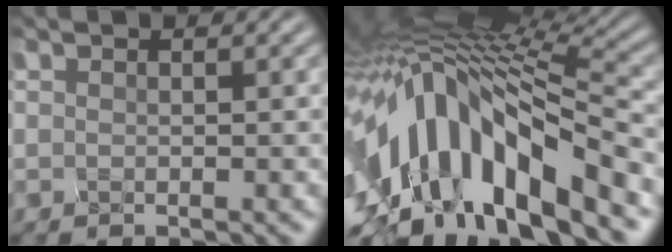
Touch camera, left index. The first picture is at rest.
{"total": 14.5, "force": [-5.1, 6.2, 12.1], "torque": [-0.223, 0.020, -0.089]}